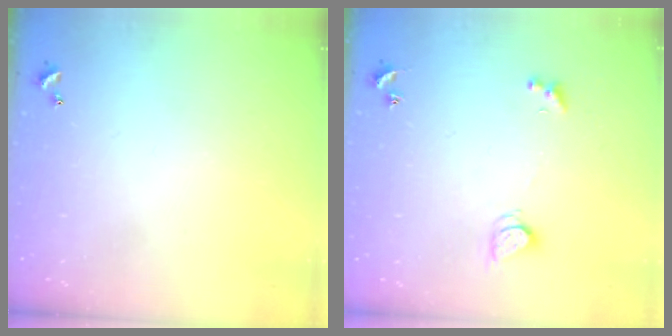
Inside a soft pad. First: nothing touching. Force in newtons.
{"total": 2.8, "press": 2.7, "slide": 0.5}